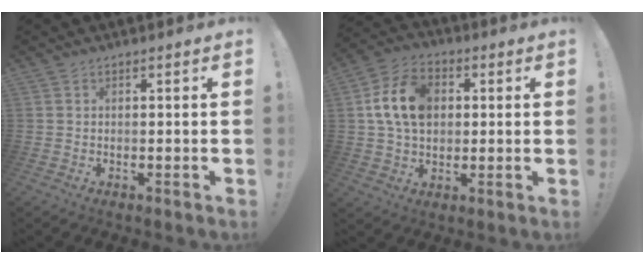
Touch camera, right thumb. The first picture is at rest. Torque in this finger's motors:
{"motor_torque": [1.09, 1.09, 0.22, 0.10, 0.19]}